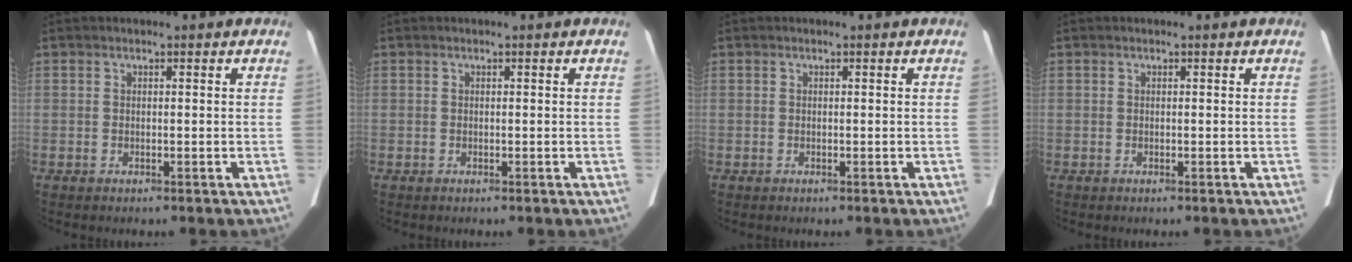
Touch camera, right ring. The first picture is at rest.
{"total": 0.0}
{"total": 0.0}
{"total": 0.0}